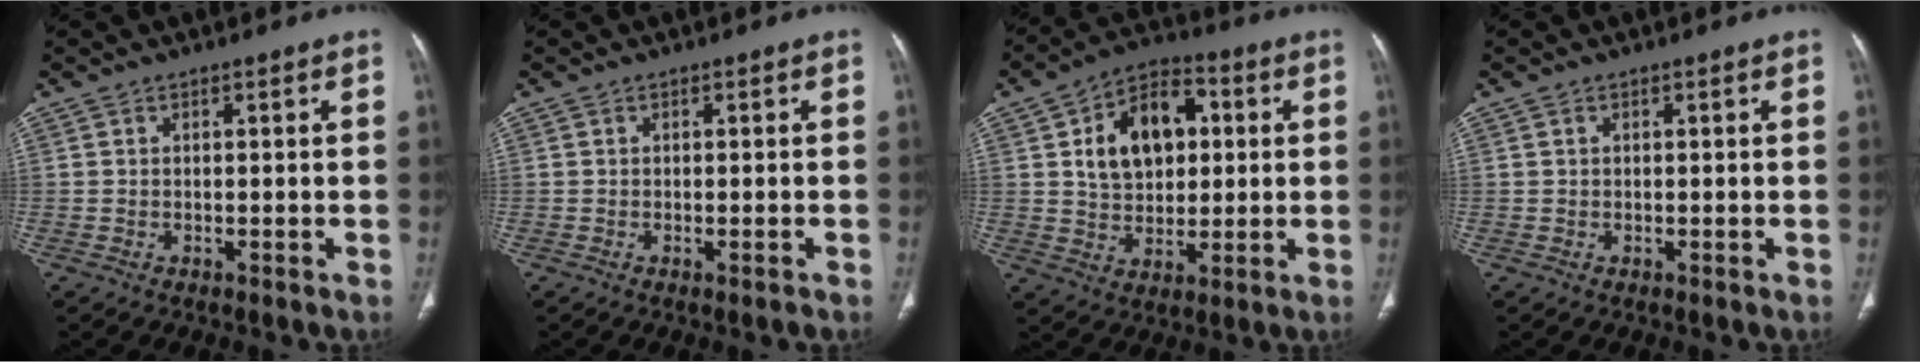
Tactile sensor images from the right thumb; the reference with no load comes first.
{"total": 0.9, "force": [-0.5, 0.1, 0.7], "torque": [-0.012, -0.003, -0.004]}
{"total": 14.5, "force": [3.1, 9.9, 10.1], "torque": [-0.127, 0.009, 0.049]}
{"total": 0.0}